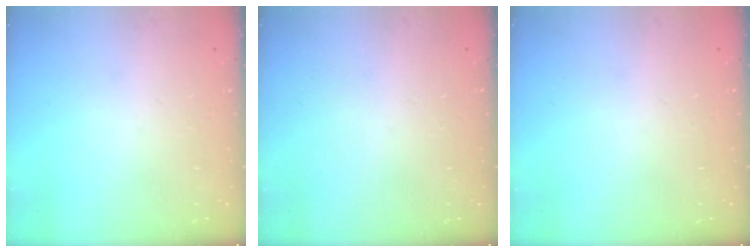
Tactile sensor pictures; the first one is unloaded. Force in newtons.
{"total": 0.0}
{"total": 0.0}